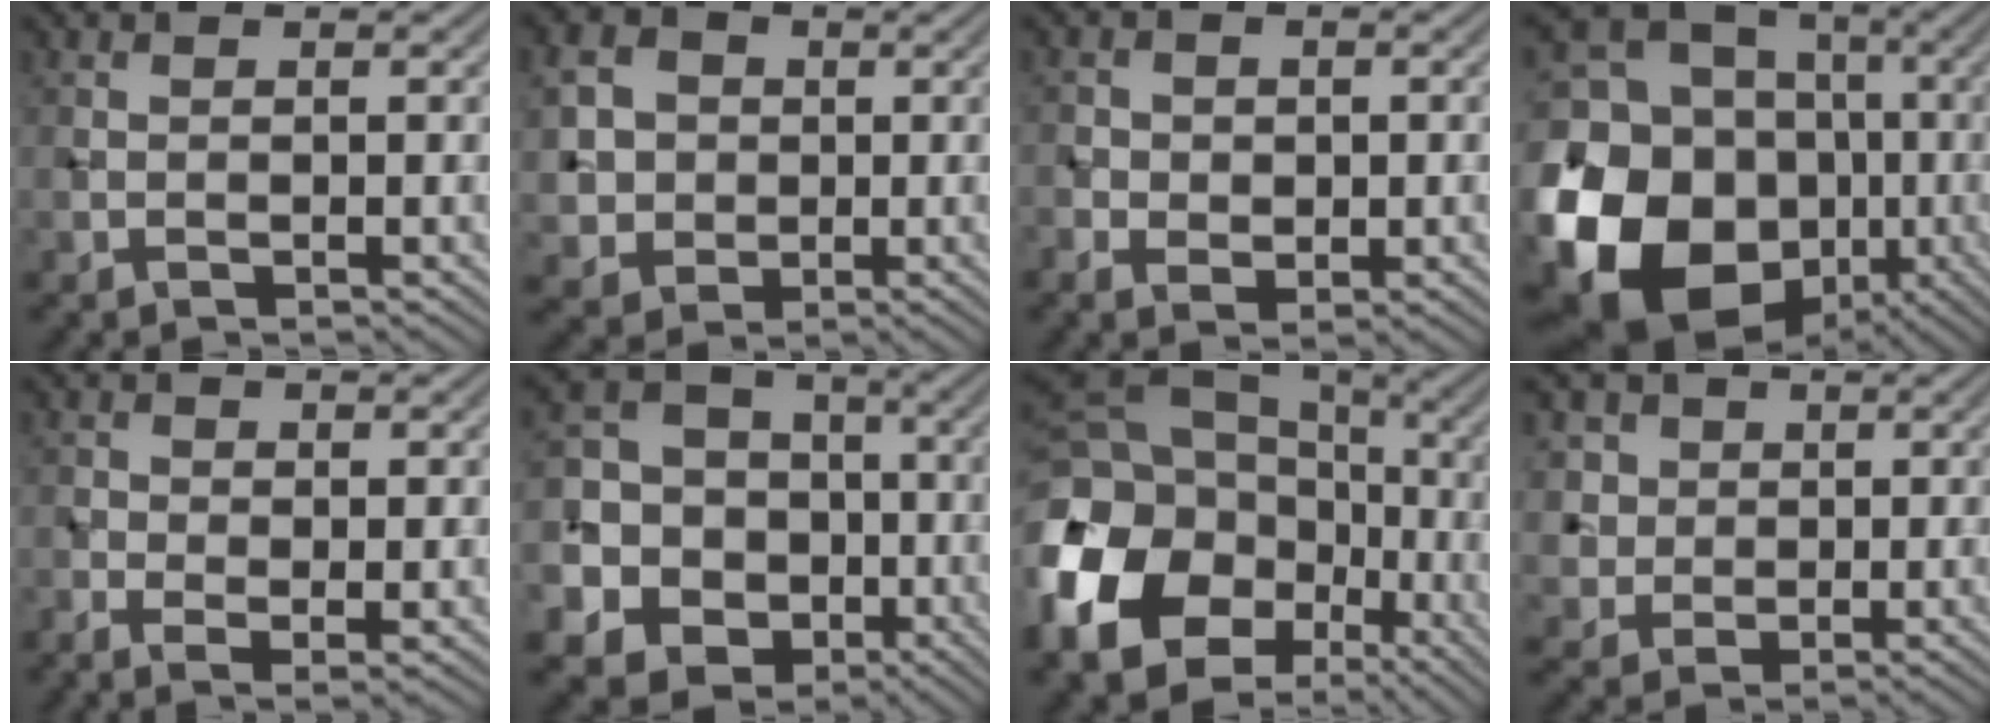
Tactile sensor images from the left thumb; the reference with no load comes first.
{"total": 7.0, "force": [0.4, 6.4, 2.6], "torque": [-0.091, 0.000, 0.002]}
{"total": 3.4, "force": [-0.4, 2.9, 1.7], "torque": [-0.032, -0.005, -0.007]}
{"total": 24.8, "force": [-6.4, 21.3, 10.8], "torque": [-0.271, -0.028, -0.148]}
{"total": 3.0, "force": [-0.7, 1.6, 2.5], "torque": [-0.054, -0.007, -0.011]}
{"total": 20.5, "force": [-4.8, 18.7, 6.9], "torque": [-0.235, -0.002, -0.099]}
{"total": 19.5, "force": [-7.2, 14.7, 10.6], "torque": [-0.281, -0.041, -0.124]}
{"total": 6.1, "force": [2.5, 5.3, 1.8], "torque": [-0.085, -0.008, 0.052]}